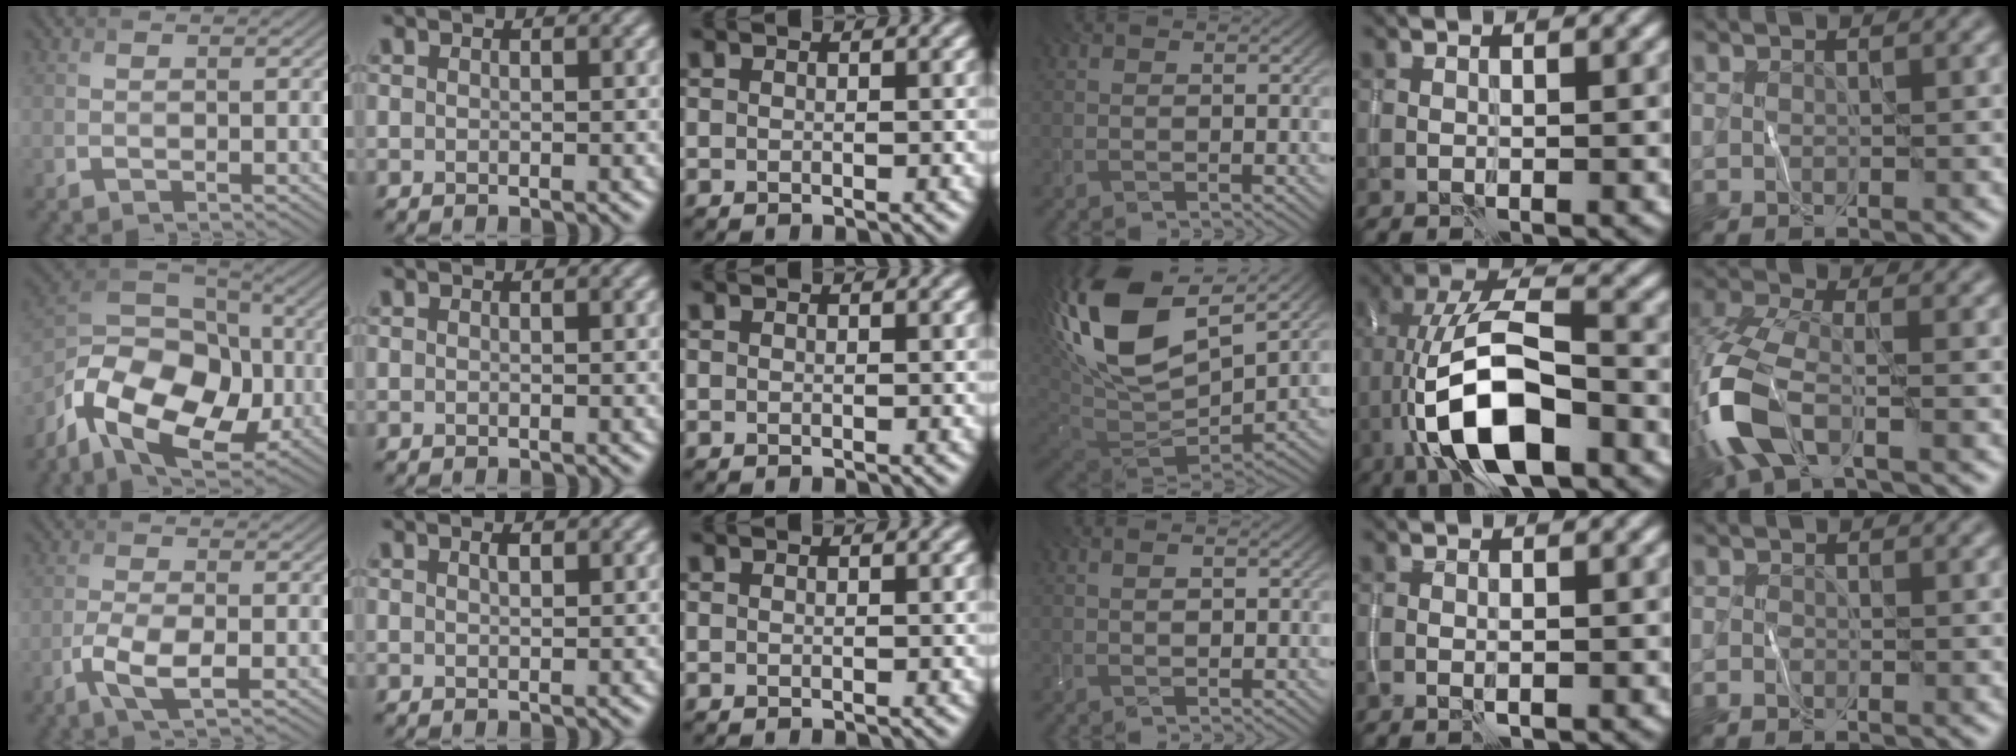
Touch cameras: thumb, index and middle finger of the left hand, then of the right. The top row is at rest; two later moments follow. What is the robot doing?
{"motion": "wipe", "object": "whiteboard"}